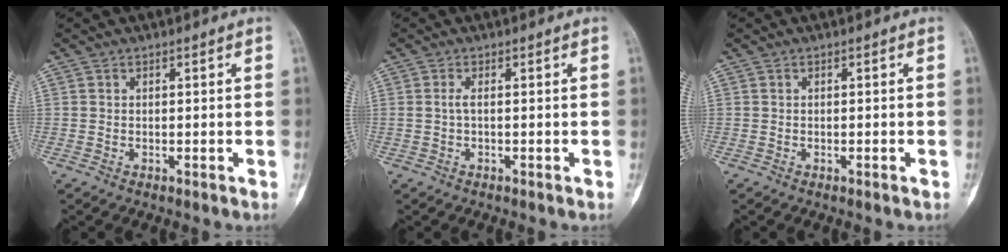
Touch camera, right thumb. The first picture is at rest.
{"total": 1.2, "force": [0.0, 0.3, 1.2], "torque": [-0.031, 0.001, 0.001]}
{"total": 0.0}